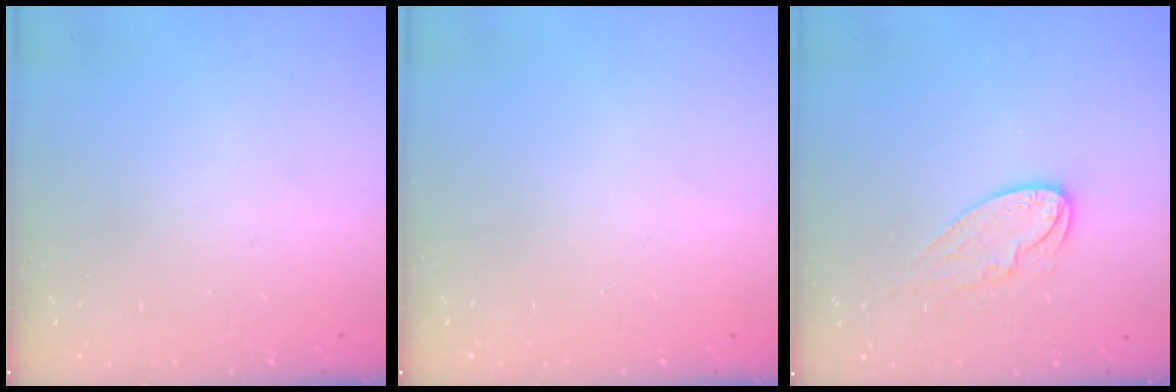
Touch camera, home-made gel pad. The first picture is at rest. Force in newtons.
{"total": 0.0}
{"total": 8.4, "press": 8.4, "slide": 0.5}